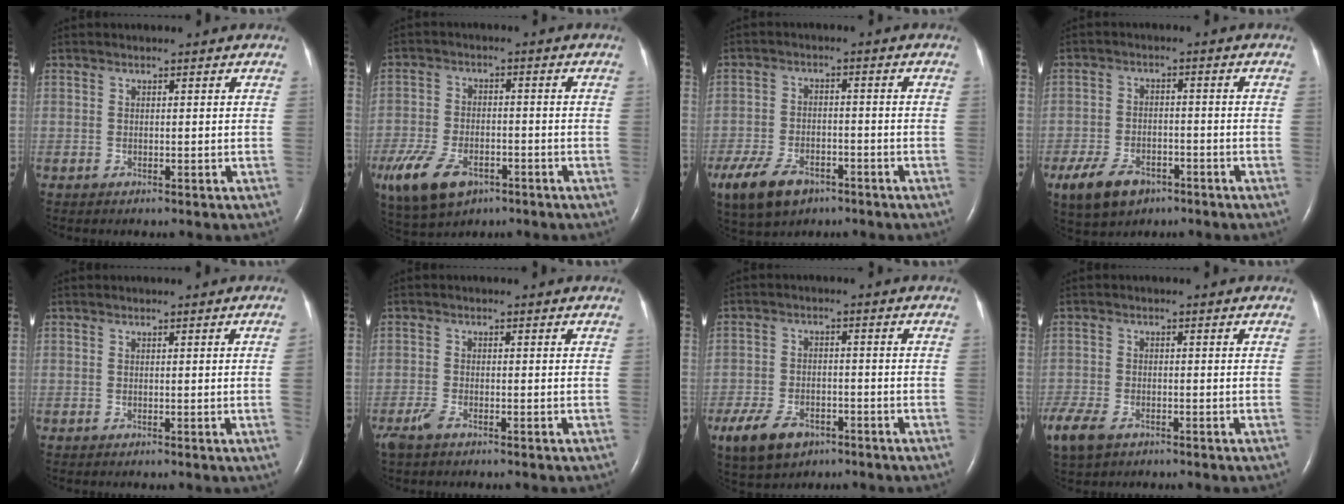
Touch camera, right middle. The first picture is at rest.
{"total": 13.3, "force": [-7.3, 7.5, 8.2], "torque": [-0.195, -0.010, -0.120]}
{"total": 11.9, "force": [-7.2, 7.0, 6.4], "torque": [-0.154, -0.009, -0.119]}
{"total": 8.1, "force": [-5.0, 4.8, 4.4], "torque": [-0.089, -0.004, -0.080]}
{"total": 0.7, "force": [-0.1, -0.3, 0.6], "torque": [-0.008, 0.002, -0.001]}
{"total": 4.6, "force": [-3.2, 1.4, 3.0], "torque": [-0.078, -0.010, -0.063]}
{"total": 9.0, "force": [-5.4, 5.3, 4.8], "torque": [-0.100, -0.004, -0.088]}
{"total": 9.7, "force": [-6.0, 5.7, 5.2], "torque": [-0.140, -0.015, -0.101]}